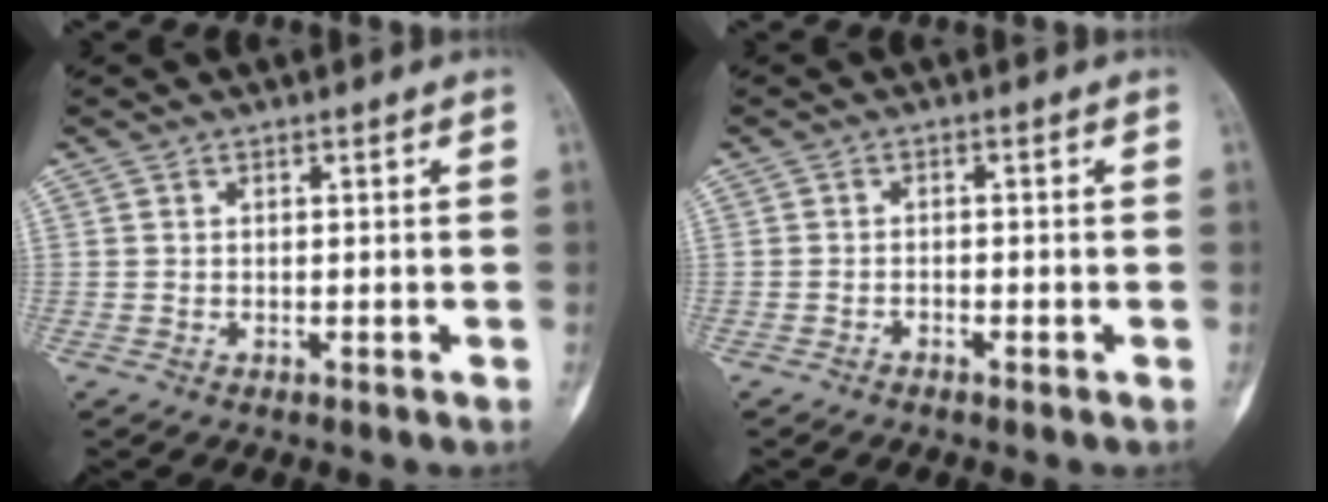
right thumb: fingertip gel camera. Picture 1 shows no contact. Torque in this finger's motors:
{"motor_torque": [-0.13, 0.03, 0.02, -0.05, -0.02]}